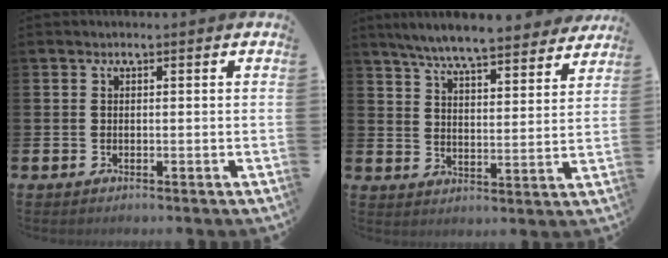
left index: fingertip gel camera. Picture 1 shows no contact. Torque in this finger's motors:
{"motor_torque": [1.12, -1.02, 0.86, 0.21]}